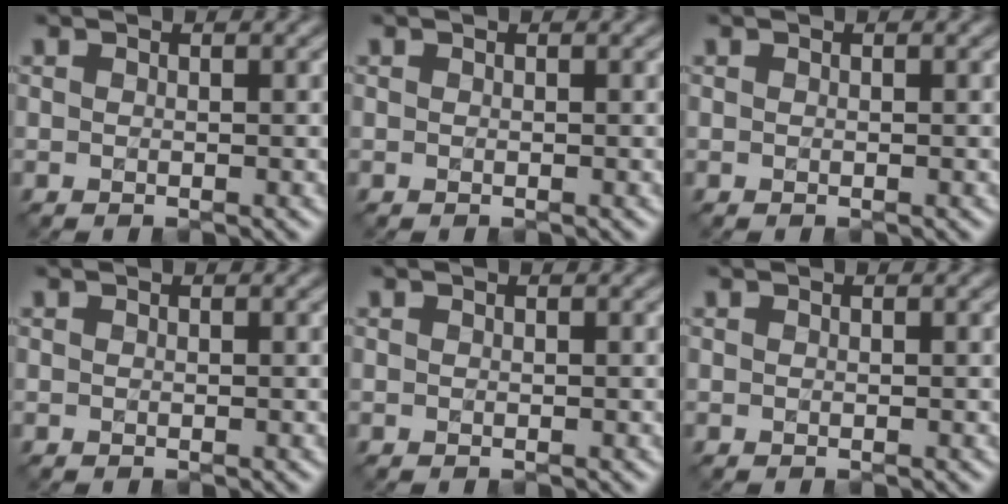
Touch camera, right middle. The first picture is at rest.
{"total": 0.0}
{"total": 0.0}
{"total": 0.0}
{"total": 0.0}
{"total": 0.0}